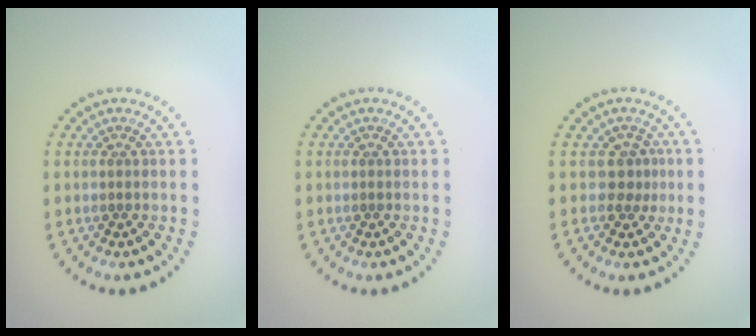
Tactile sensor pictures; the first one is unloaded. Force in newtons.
{"total": 0.0}
{"total": 1.9, "press": 1.4, "slide": 1.3}